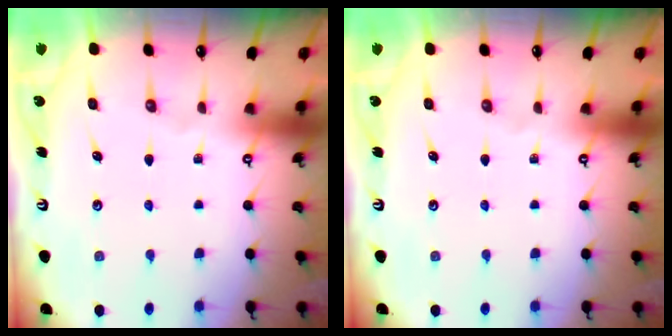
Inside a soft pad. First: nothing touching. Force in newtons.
{"total": 0.0}